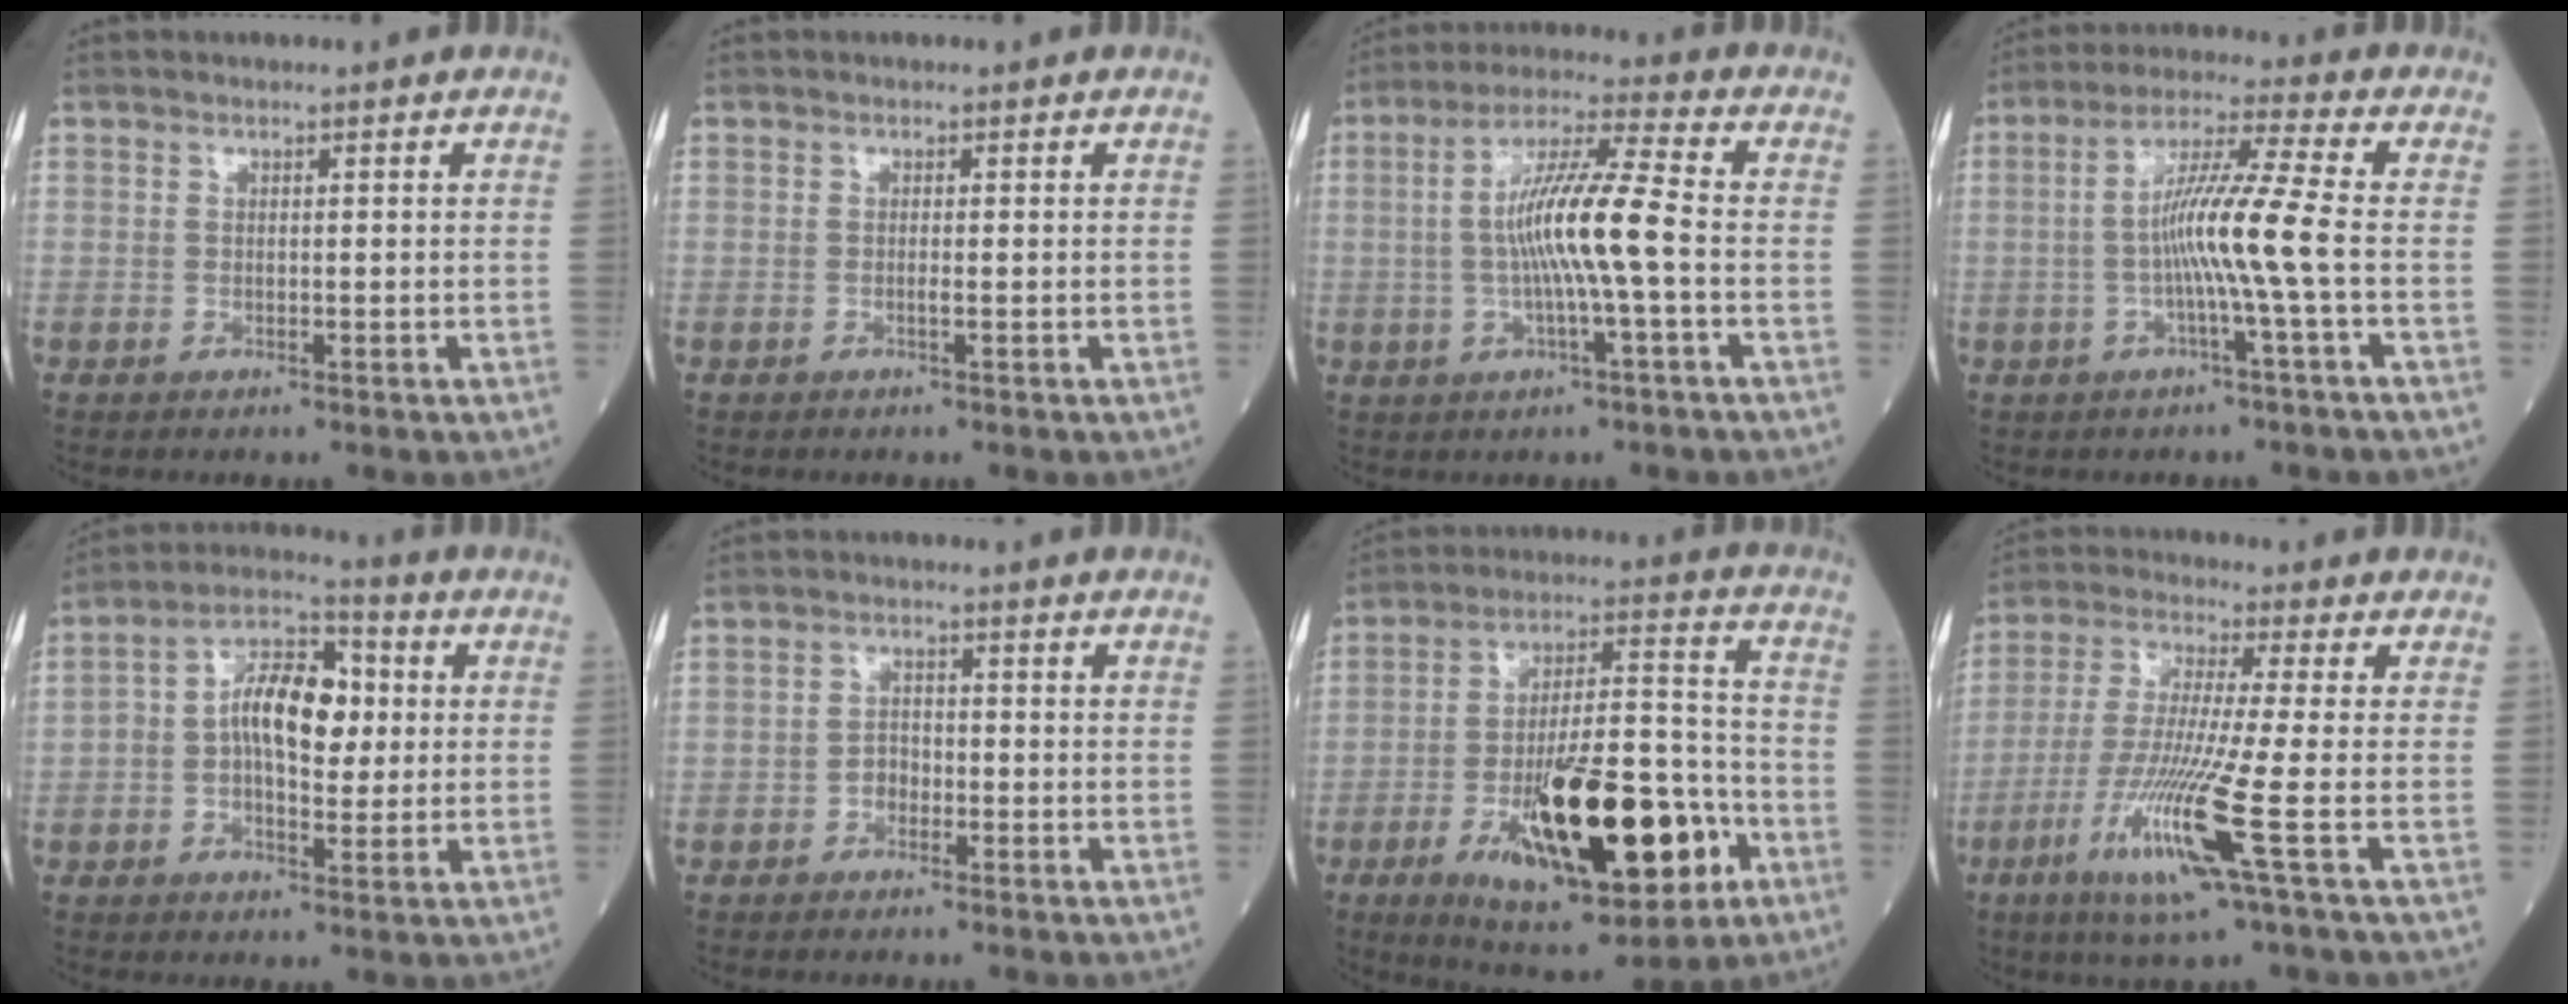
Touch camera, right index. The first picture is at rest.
{"total": 0.7, "force": [-0.2, 0.0, 0.6], "torque": [-0.013, -0.001, -0.004]}
{"total": 10.7, "force": [-1.0, 0.1, 10.7], "torque": [-0.198, 0.010, -0.026]}
{"total": 9.1, "force": [-1.4, -1.4, 8.8], "torque": [-0.165, 0.008, -0.030]}
{"total": 11.1, "force": [0.7, 5.4, 9.7], "torque": [-0.176, 0.030, 0.008]}
{"total": 2.1, "force": [-1.2, 1.4, 1.1], "torque": [-0.013, 0.007, -0.023]}
{"total": 23.2, "force": [-8.6, 6.6, 20.5], "torque": [-0.330, -0.008, -0.126]}
{"total": 13.0, "force": [-5.0, -1.1, 12.0], "torque": [-0.247, -0.031, -0.101]}